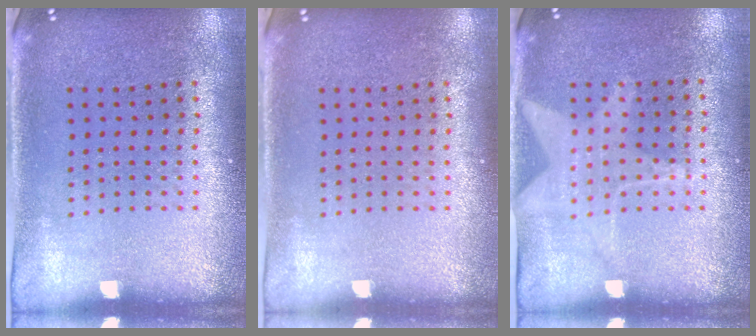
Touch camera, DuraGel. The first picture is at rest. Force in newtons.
{"total": 0.0}
{"total": 1.1, "press": 0.9, "slide": 0.6}